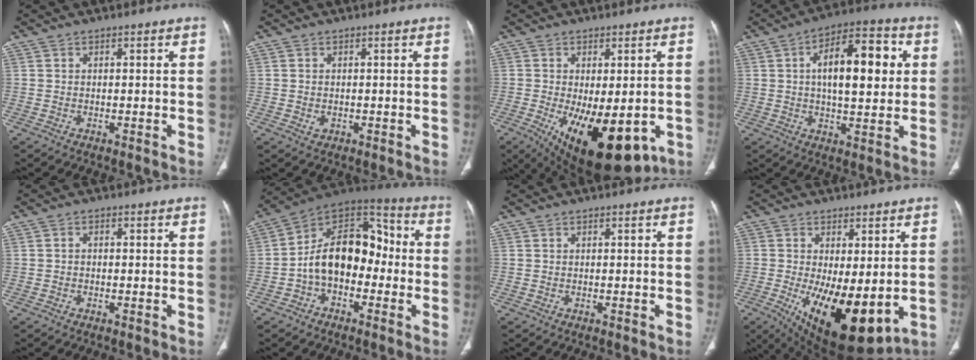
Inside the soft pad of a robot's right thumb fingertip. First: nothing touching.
{"total": 1.4, "force": [-0.2, 1.1, 0.8], "torque": [-0.015, 0.001, 0.001]}
{"total": 18.6, "force": [-6.8, 8.4, 15.1], "torque": [-0.198, -0.018, -0.079]}
{"total": 15.5, "force": [2.9, 6.8, 13.6], "torque": [-0.181, 0.014, 0.039]}
{"total": 0.7, "force": [-0.2, 0.5, 0.4], "torque": [-0.005, 0.002, -0.007]}
{"total": 16.1, "force": [-2.4, 10.6, 11.8], "torque": [-0.164, 0.058, -0.053]}
{"total": 0.0}
{"total": 16.6, "force": [-3.1, 7.0, 14.8], "torque": [-0.238, -0.033, -0.023]}